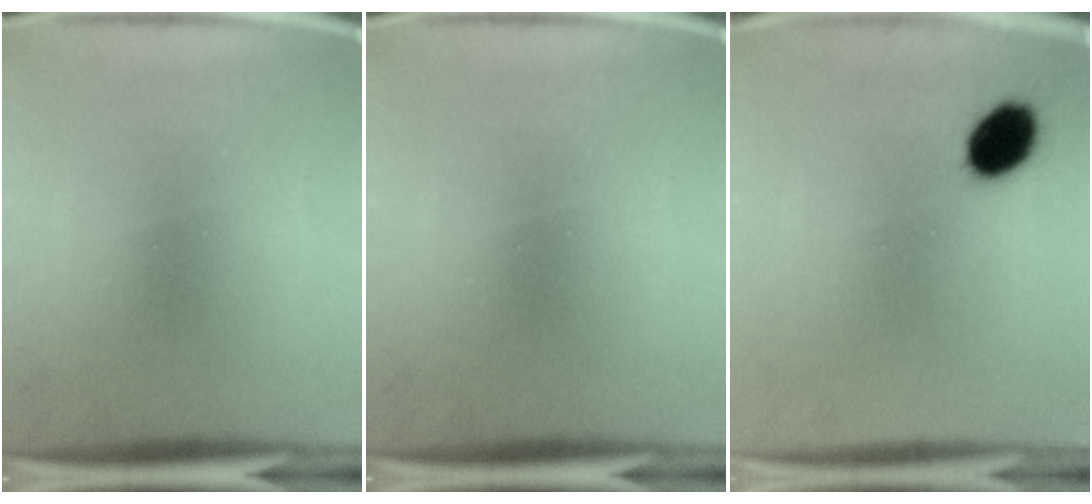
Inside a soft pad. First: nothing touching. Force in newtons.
{"total": 0.0}
{"total": 8.2}